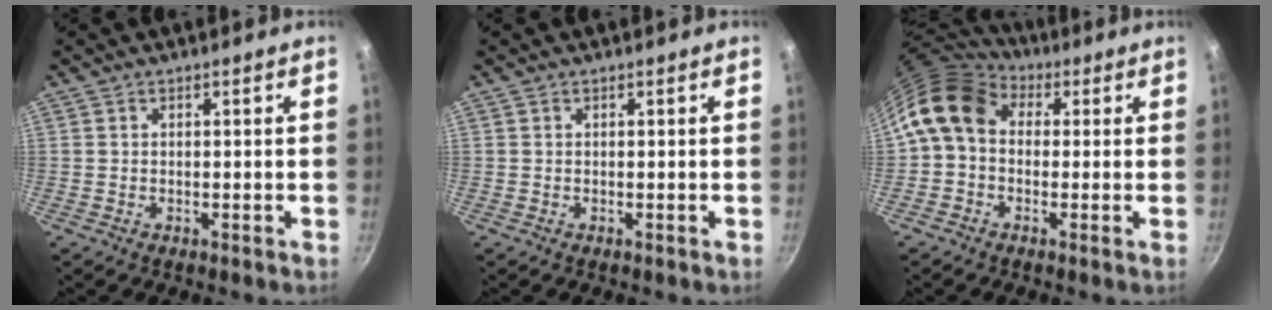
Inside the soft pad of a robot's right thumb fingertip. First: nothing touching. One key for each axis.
{"total": 0.0}
{"total": 10.9, "fx": 1.5, "fy": 8.4, "fz": 6.8, "tx": -0.113, "ty": 0.025, "tz": 0.004}